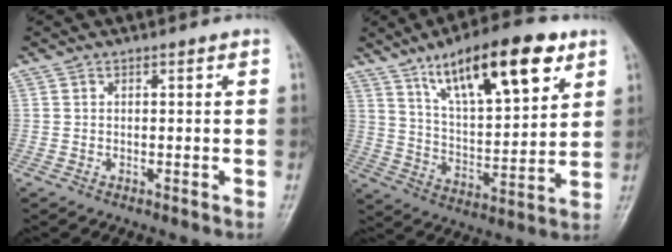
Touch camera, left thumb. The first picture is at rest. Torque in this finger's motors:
{"motor_torque": [1.26, 1.27, 1.49, -1.28, 0.34]}